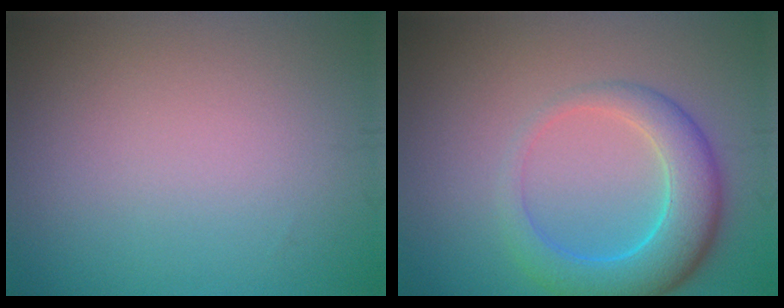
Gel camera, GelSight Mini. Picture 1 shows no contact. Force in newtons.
{"total": 5.6, "press": 5.6, "slide": 0.3}